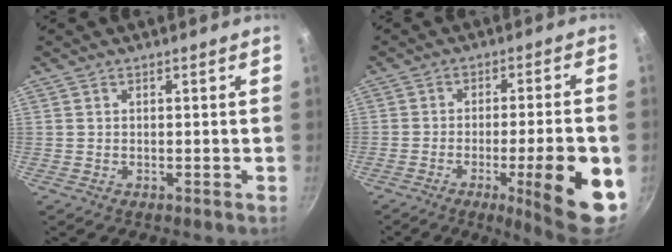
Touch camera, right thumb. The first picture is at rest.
{"total": 16.1, "force": [-5.2, 3.1, 14.9], "torque": [-0.188, 0.019, -0.069]}